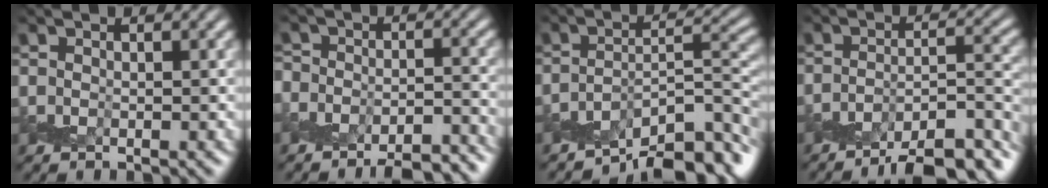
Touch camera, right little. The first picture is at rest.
{"total": 8.2, "force": [-7.5, 2.4, 2.1], "torque": [-0.013, 0.005, -0.113]}
{"total": 7.4, "force": [-5.9, 1.9, 4.1], "torque": [-0.049, -0.001, -0.098]}
{"total": 9.5, "force": [-8.0, 1.9, 4.6], "torque": [-0.056, 0.009, -0.122]}